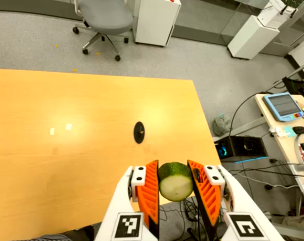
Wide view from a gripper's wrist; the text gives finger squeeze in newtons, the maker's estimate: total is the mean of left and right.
{"total": 10.8, "left": 10.0, "right": 11.7}